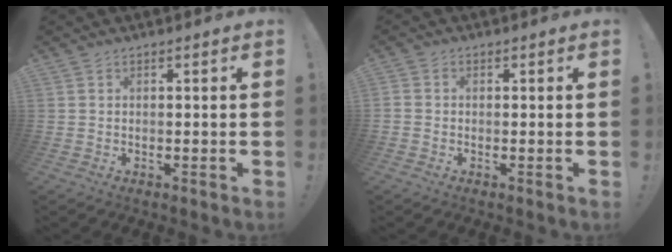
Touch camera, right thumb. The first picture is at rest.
{"total": 1.3, "force": [-0.8, 1.0, 0.5], "torque": [-0.010, 0.005, -0.014]}